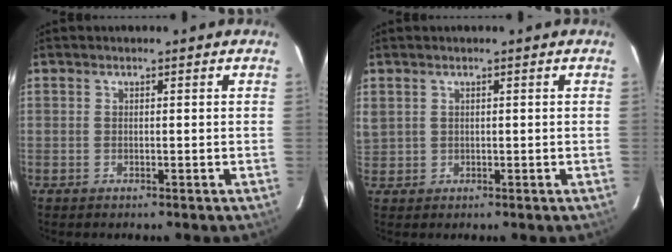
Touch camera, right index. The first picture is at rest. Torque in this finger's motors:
{"motor_torque": [1.56, -0.32, 0.72, 0.20]}